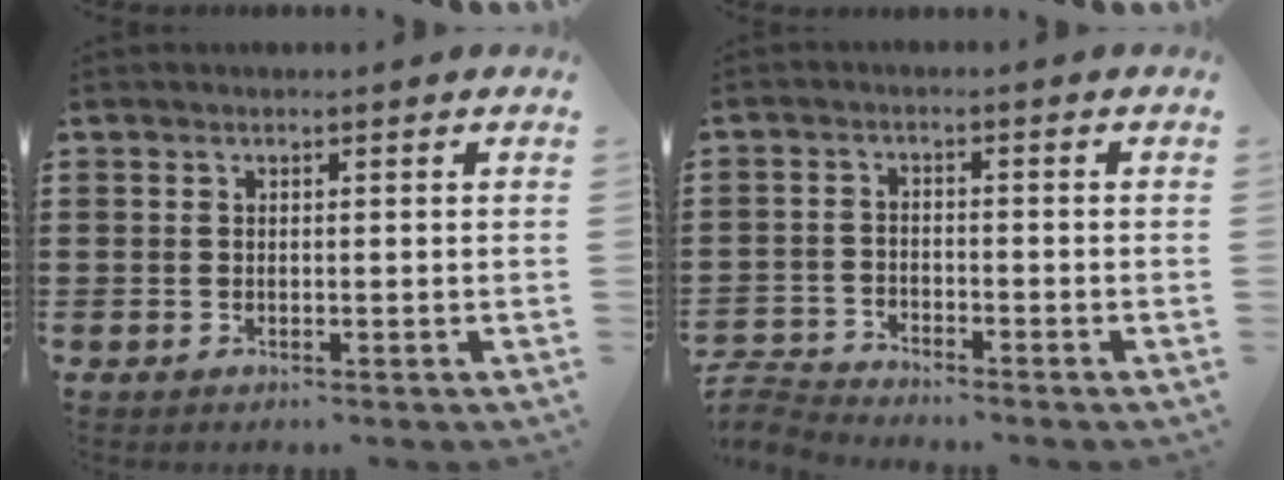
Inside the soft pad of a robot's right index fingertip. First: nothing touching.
{"total": 3.2, "force": [-3.2, 0.1, -0.1], "torque": [-0.013, -0.003, -0.073]}